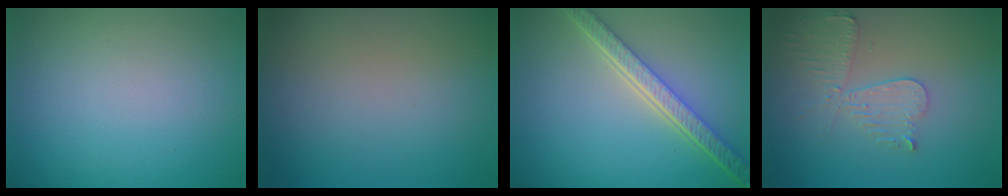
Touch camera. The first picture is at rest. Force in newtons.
{"total": 0.0}
{"total": 5.4, "press": 4.1, "slide": 3.5}
{"total": 3.6, "press": 3.2, "slide": 1.8}